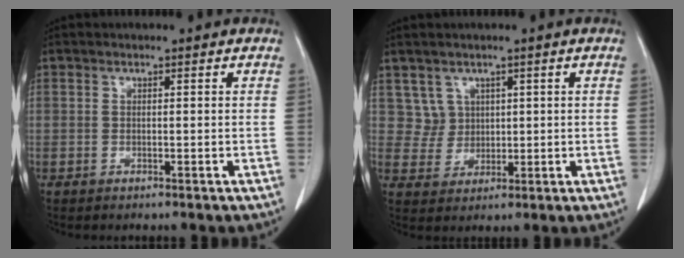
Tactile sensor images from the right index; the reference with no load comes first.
{"total": 3.8, "force": [1.8, 3.4, -0.2], "torque": [0.013, 0.008, 0.037]}